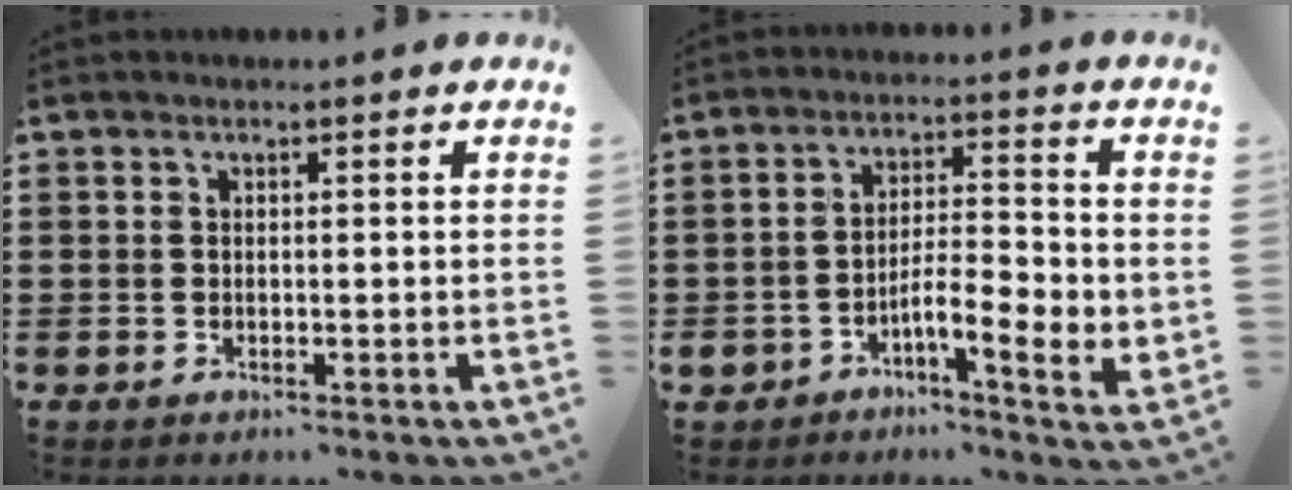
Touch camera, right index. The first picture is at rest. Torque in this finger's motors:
{"motor_torque": [0.40, -0.22, 0.65, 0.09]}